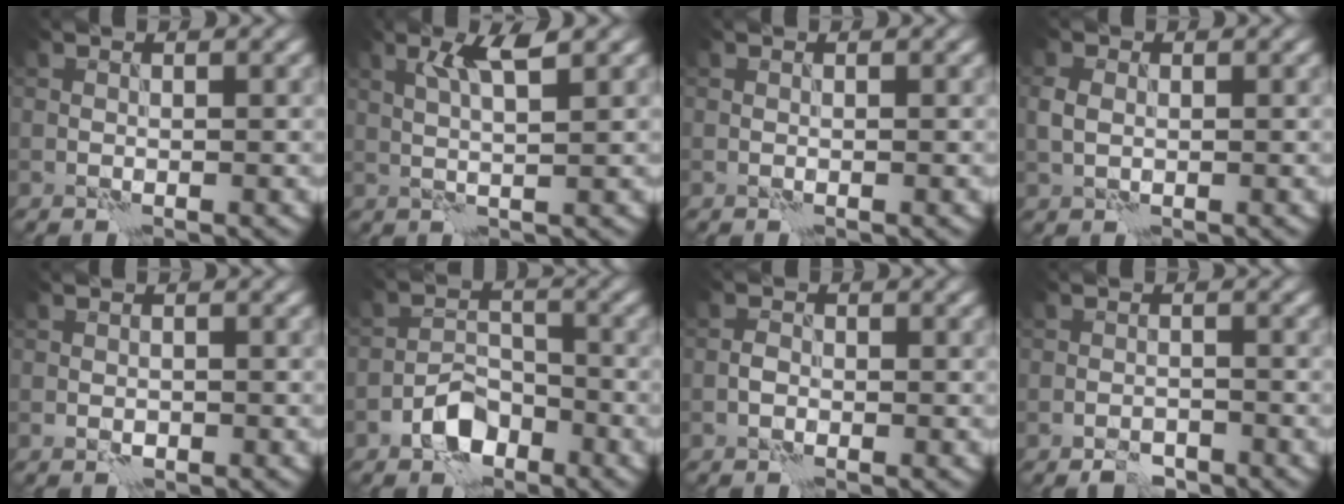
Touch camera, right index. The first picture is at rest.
{"total": 3.1, "force": [1.5, 0.1, 2.8], "torque": [-0.056, 0.002, 0.029]}
{"total": 0.0}
{"total": 1.7, "force": [0.1, 1.3, 1.2], "torque": [-0.028, 0.004, 0.001]}
{"total": 1.0, "force": [-0.4, 0.8, 0.5], "torque": [-0.006, -0.003, -0.007]}
{"total": 4.2, "force": [-2.6, 2.5, 2.1], "torque": [-0.029, 0.005, -0.052]}
{"total": 1.0, "force": [-0.5, 0.7, 0.5], "torque": [-0.009, 0.005, -0.014]}
{"total": 2.0, "force": [-1.7, 0.7, 0.8], "torque": [-0.009, 0.007, -0.031]}